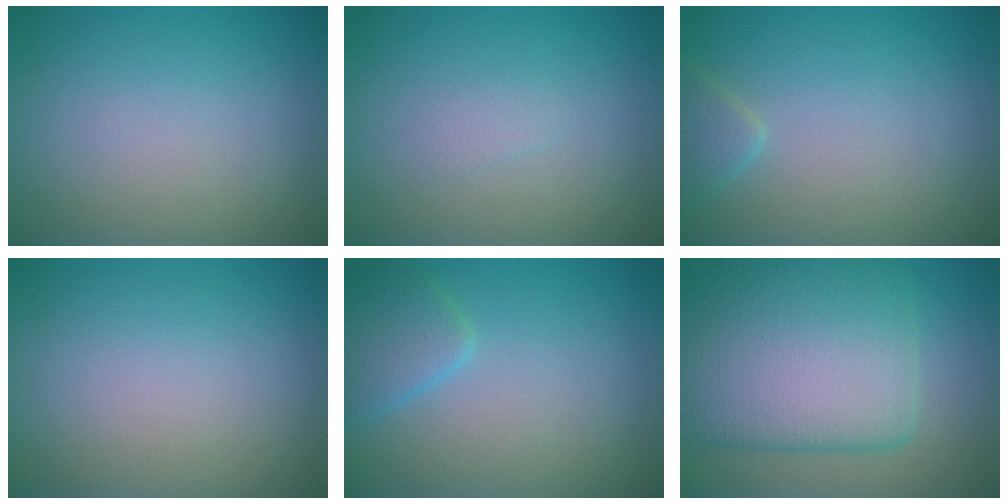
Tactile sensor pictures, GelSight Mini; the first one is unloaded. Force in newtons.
{"total": 0.8, "press": 0.8, "slide": 0.1}
{"total": 1.5, "press": 1.5, "slide": 0.2}
{"total": 0.0}
{"total": 2.6, "press": 2.6, "slide": 0.1}
{"total": 10.3, "press": 10.3, "slide": 0.5}